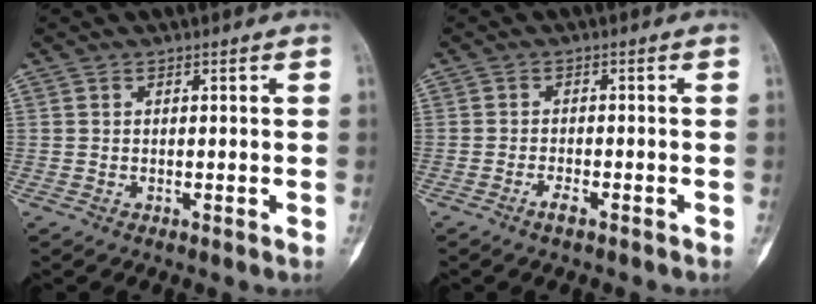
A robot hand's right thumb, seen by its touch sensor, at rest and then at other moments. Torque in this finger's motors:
{"motor_torque": [-0.23, -0.02, 0.01, 0.22, -0.03]}